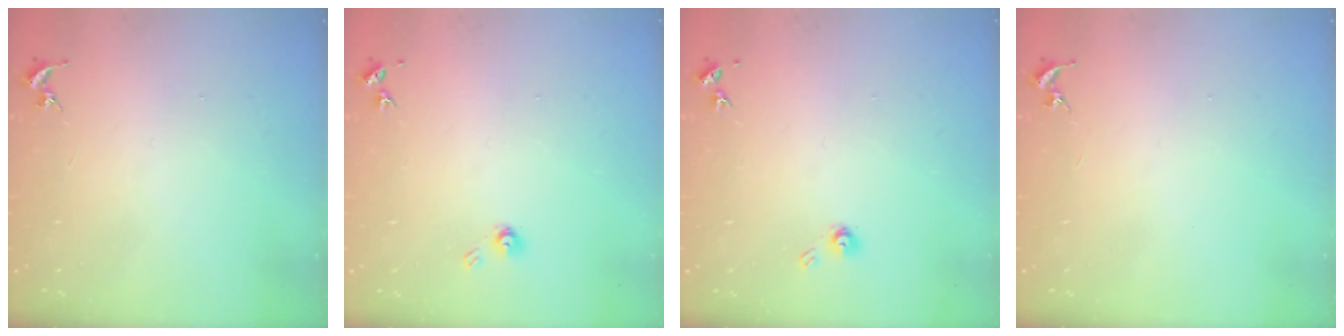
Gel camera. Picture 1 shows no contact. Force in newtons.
{"total": 4.0, "press": 4.0, "slide": 0.4}
{"total": 4.0, "press": 4.0, "slide": 0.4}
{"total": 0.0}